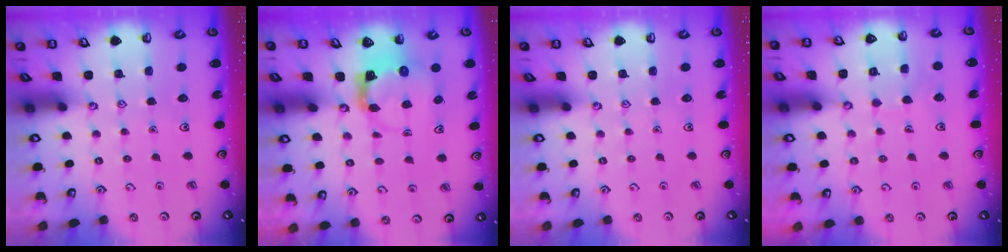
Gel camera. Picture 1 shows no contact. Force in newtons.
{"total": 3.8, "press": 3.8, "slide": 0.7}
{"total": 0.0}
{"total": 5.9, "press": 5.9, "slide": 0.5}